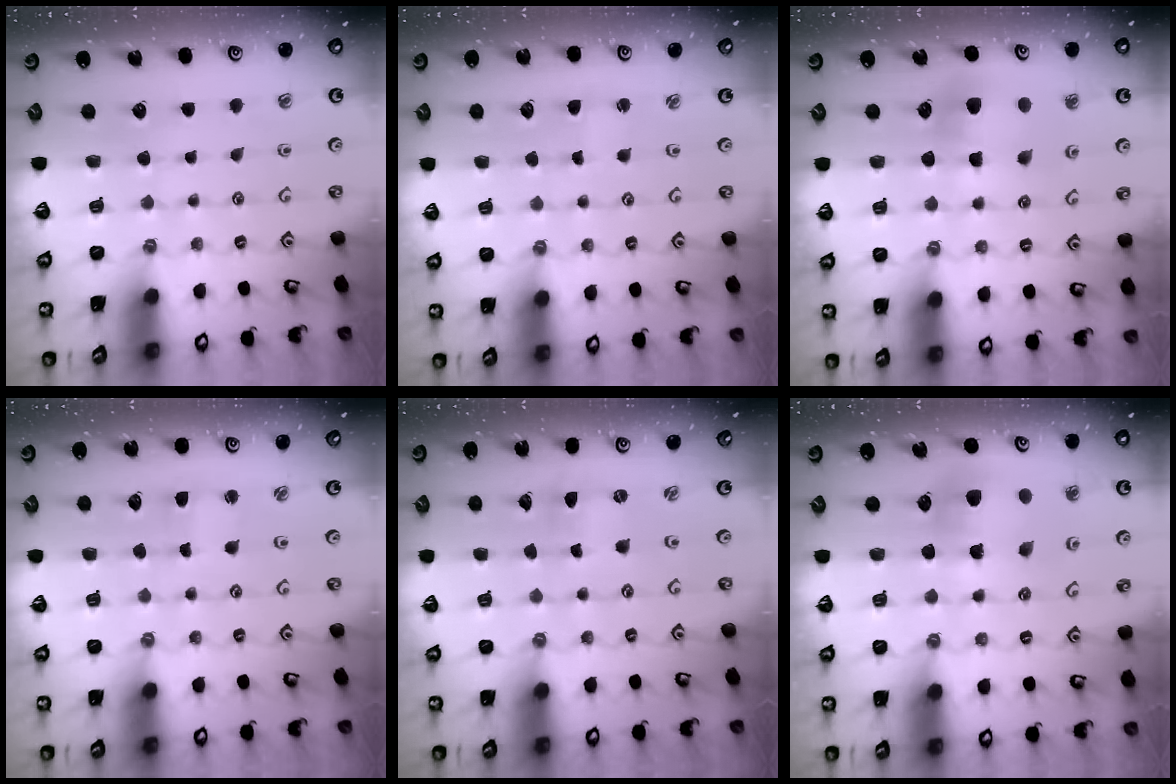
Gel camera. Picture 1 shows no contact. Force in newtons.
{"total": 1.5, "press": 1.5, "slide": 0.3}
{"total": 5.6, "press": 5.6, "slide": 0.5}
{"total": 1.9, "press": 1.9, "slide": 0.3}
{"total": 0.0}
{"total": 7.5, "press": 7.4, "slide": 1.1}